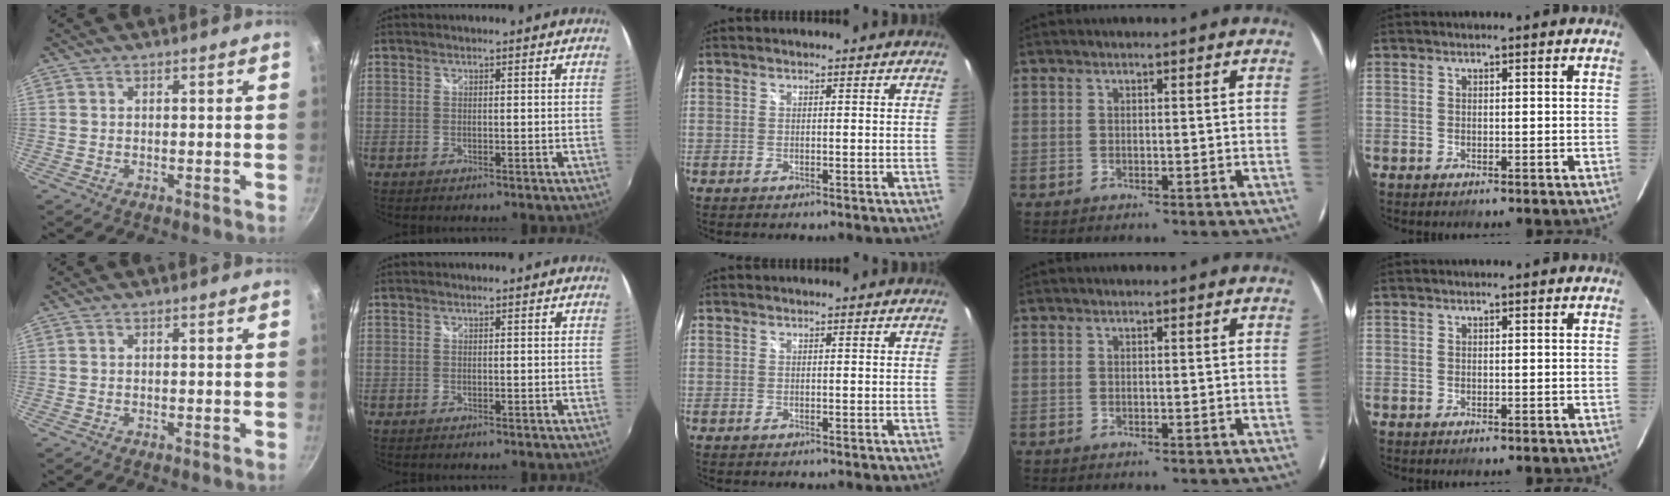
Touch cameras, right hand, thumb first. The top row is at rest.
{}